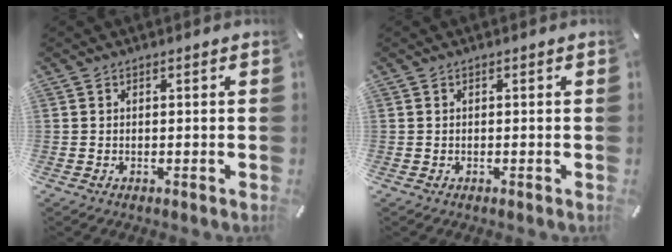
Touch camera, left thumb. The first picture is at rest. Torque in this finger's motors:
{"motor_torque": [-0.27, -0.27, -0.04, 0.04, -0.01]}